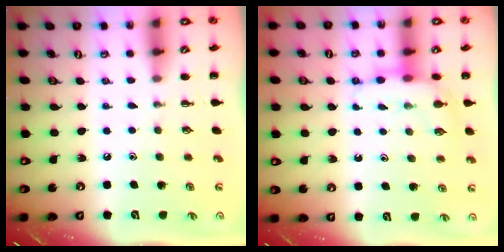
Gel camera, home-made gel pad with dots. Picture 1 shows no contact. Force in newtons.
{"total": 7.6, "press": 7.6, "slide": 0.6}